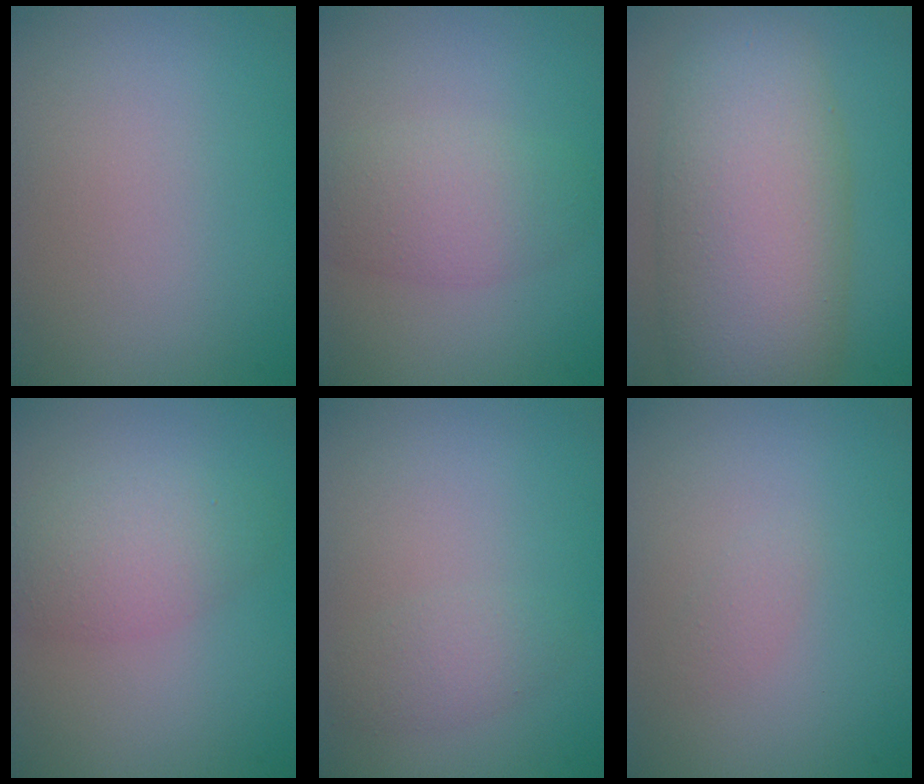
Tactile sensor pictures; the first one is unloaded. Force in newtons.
{"total": 3.4, "press": 3.4, "slide": 0.1}
{"total": 10.9, "press": 10.9, "slide": 0.3}
{"total": 3.4, "press": 3.4, "slide": 0.0}
{"total": 1.8, "press": 1.8, "slide": 0.1}
{"total": 0.8, "press": 0.8, "slide": 0.0}